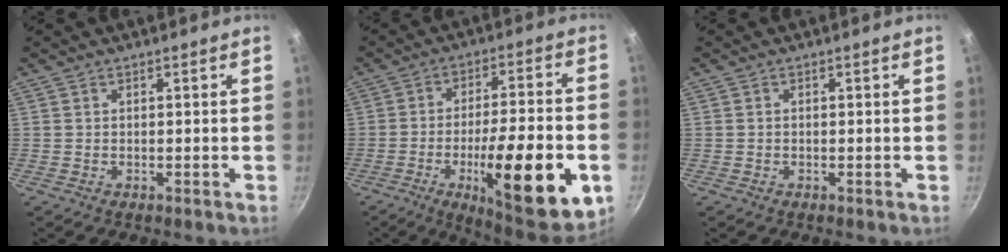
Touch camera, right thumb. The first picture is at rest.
{"total": 22.3, "force": [-7.1, 6.1, 20.2], "torque": [-0.277, 0.022, -0.098]}
{"total": 0.0}